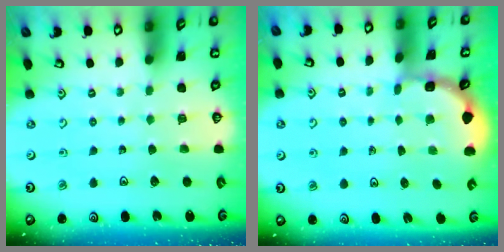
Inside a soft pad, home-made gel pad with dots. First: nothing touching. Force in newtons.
{"total": 2.1, "press": 2.1, "slide": 0.1}